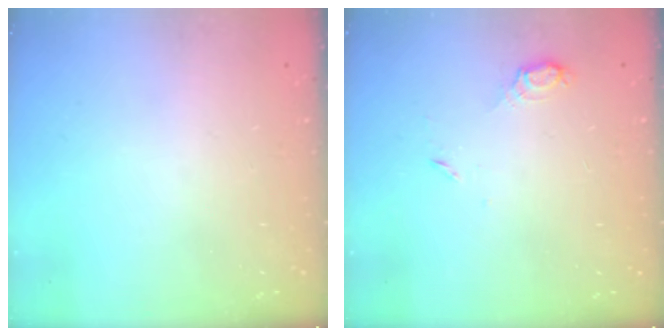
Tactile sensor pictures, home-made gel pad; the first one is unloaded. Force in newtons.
{"total": 5.4, "press": 5.3, "slide": 0.5}